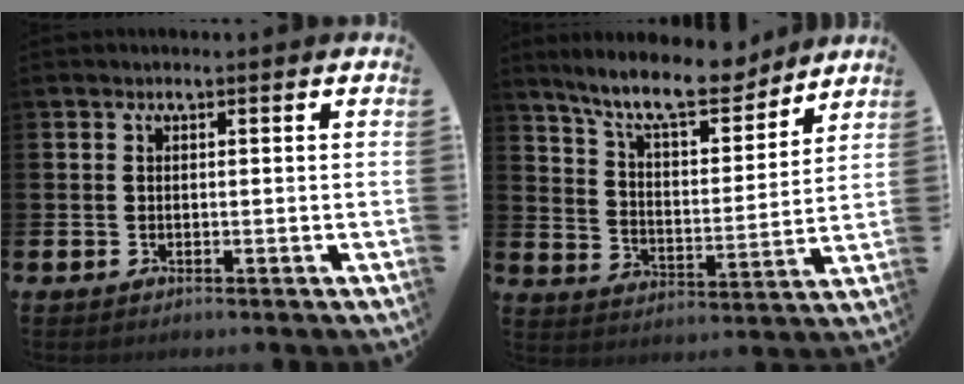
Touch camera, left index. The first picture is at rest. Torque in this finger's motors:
{"motor_torque": [0.49, -0.43, 0.86, 0.21]}